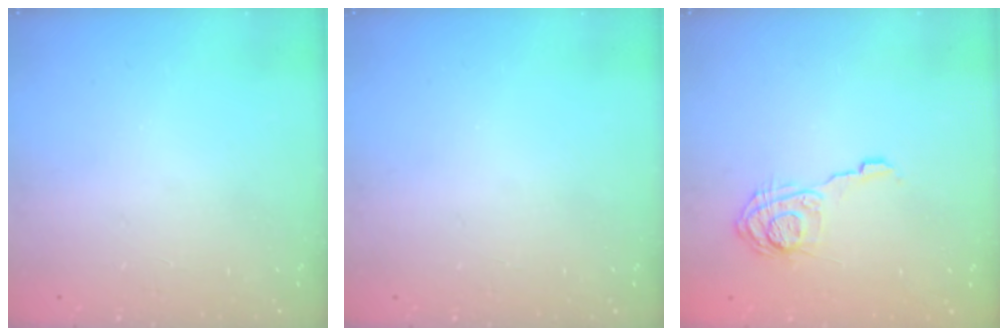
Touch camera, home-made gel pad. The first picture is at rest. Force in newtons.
{"total": 0.0}
{"total": 11.8, "press": 11.8, "slide": 0.4}